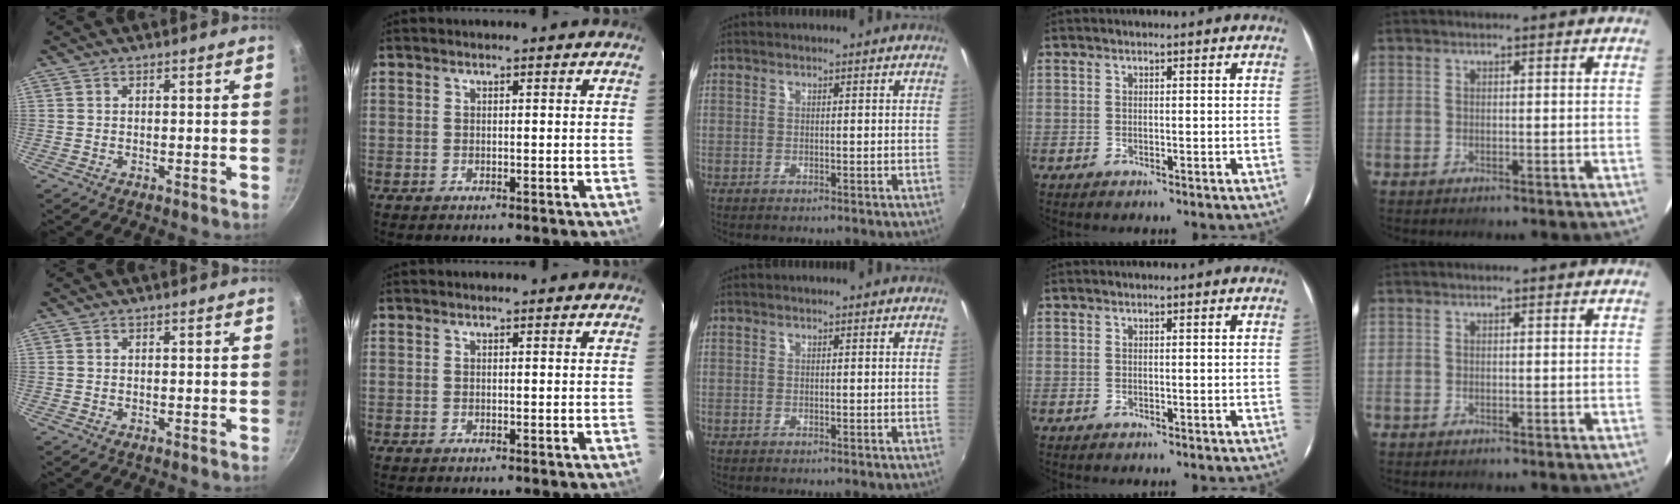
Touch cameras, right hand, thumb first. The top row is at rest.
{}